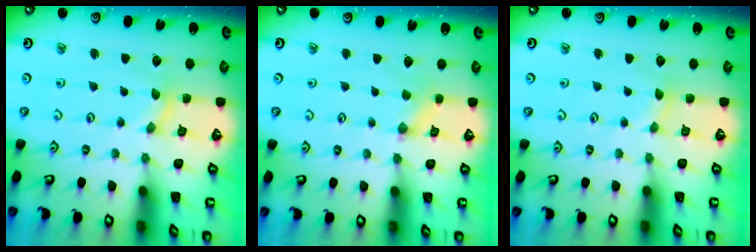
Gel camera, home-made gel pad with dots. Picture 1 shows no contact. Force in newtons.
{"total": 0.0}
{"total": 1.0, "press": 1.0, "slide": 0.2}